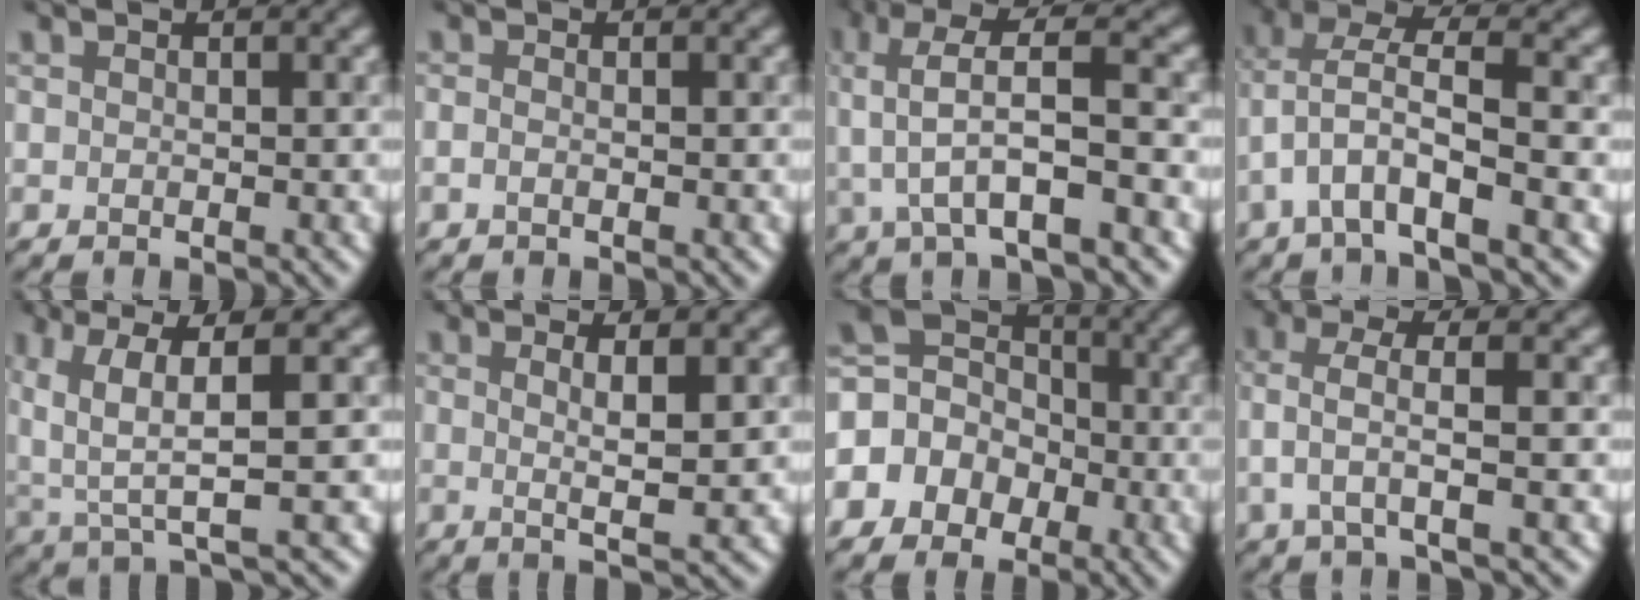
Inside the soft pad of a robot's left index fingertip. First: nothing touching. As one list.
[{"total": 0.8, "force": [-0.4, 0.3, 0.6], "torque": [-0.010, 0.000, -0.007]}, {"total": 6.2, "force": [-0.2, 1.8, 5.9], "torque": [-0.113, 0.015, -0.003]}, {"total": 5.6, "force": [-1.3, 1.8, 5.1], "torque": [-0.101, 0.017, -0.030]}, {"total": 5.6, "force": [1.7, 1.3, 5.2], "torque": [-0.112, 0.001, 0.039]}, {"total": 3.6, "force": [0.7, 0.7, 3.4], "torque": [-0.053, -0.002, 0.014]}, {"total": 6.6, "force": [-1.3, 6.0, 2.5], "torque": [-0.048, 0.009, -0.047]}, {"total": 2.7, "force": [-0.1, 0.6, 2.7], "torque": [-0.058, 0.010, 0.000]}]